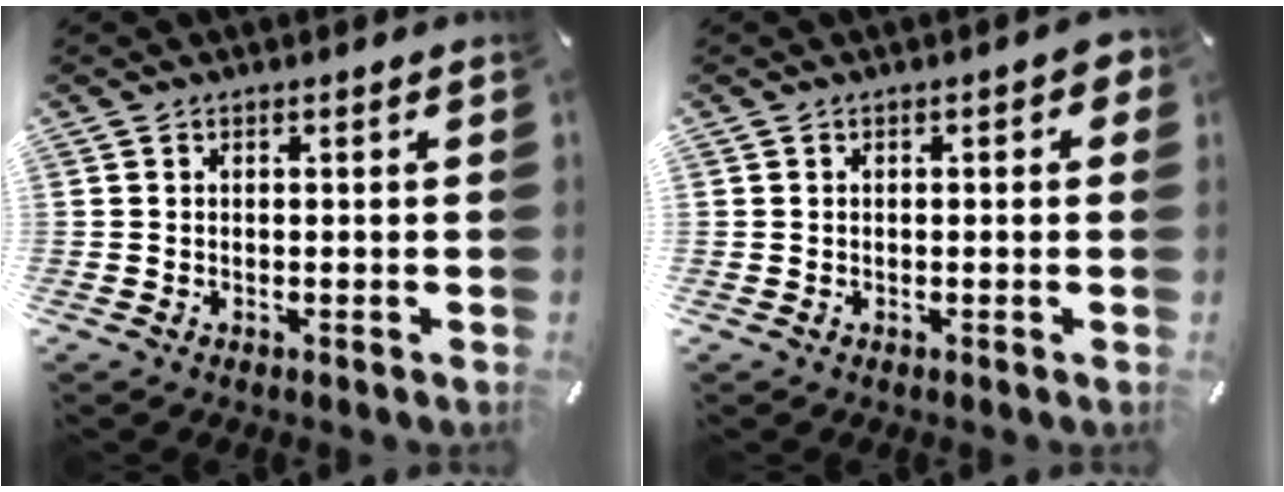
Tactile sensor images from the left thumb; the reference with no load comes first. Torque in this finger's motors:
{"motor_torque": [2.50, 2.51, 0.39, -0.26, 0.55]}